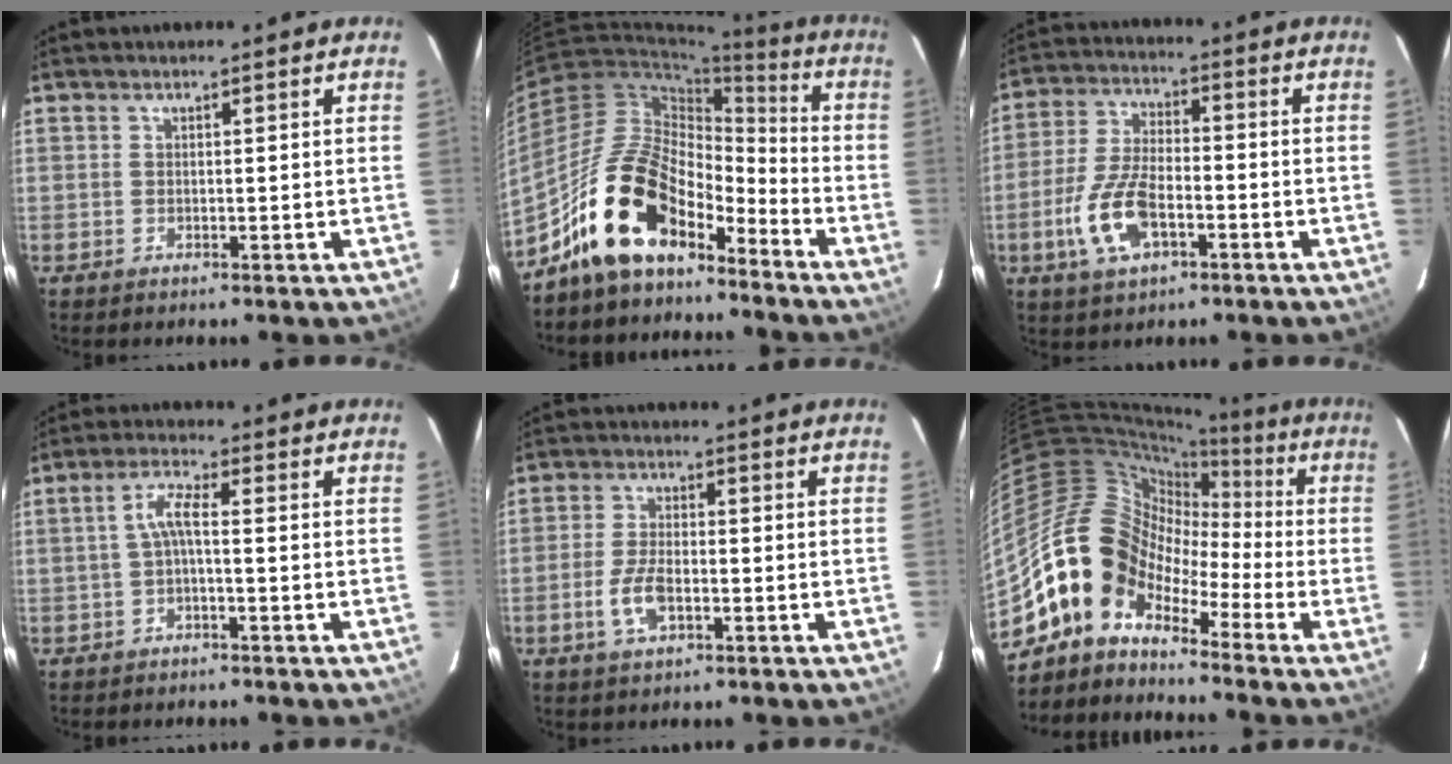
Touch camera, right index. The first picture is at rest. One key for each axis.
{"total": 16.5, "fx": -11.9, "fy": 7.5, "fz": 8.5, "tx": -0.160, "ty": 0.021, "tz": -0.217}
{"total": 11.3, "fx": -4.4, "fy": 5.3, "fz": 8.9, "tx": -0.195, "ty": -0.001, "tz": -0.080}
{"total": 3.4, "fx": -0.9, "fy": 0.4, "fz": 3.3, "tx": -0.071, "ty": 0.008, "tz": -0.018}
{"total": 6.1, "fx": -2.3, "fy": 2.8, "fz": 4.8, "tx": -0.107, "ty": -0.001, "tz": -0.043}
{"total": 11.8, "fx": -7.9, "fy": 7.8, "fz": 4.1, "tx": -0.074, "ty": 0.036, "tz": -0.173}